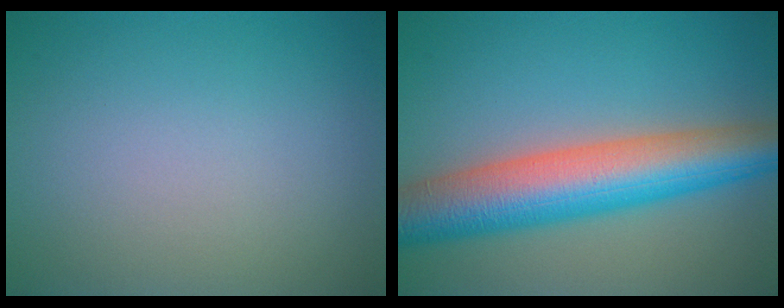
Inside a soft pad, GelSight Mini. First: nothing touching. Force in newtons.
{"total": 9.9, "press": 9.9, "slide": 0.4}